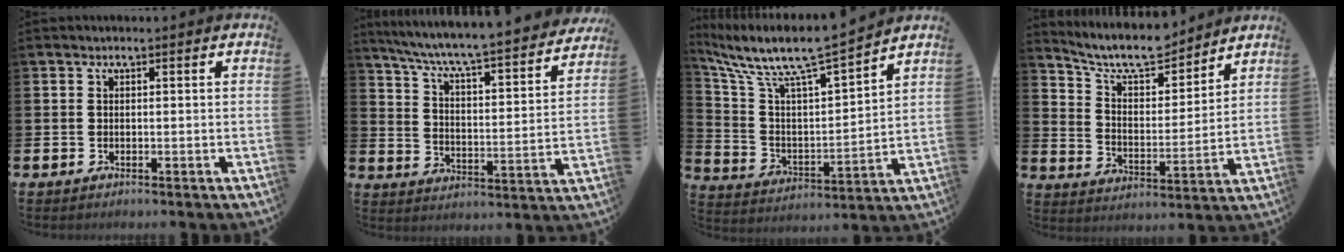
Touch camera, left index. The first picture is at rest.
{"total": 6.5, "force": [6.0, 0.4, 2.6], "torque": [-0.080, -0.055, 0.096]}
{"total": 9.0, "force": [8.0, 0.8, 4.1], "torque": [-0.119, -0.059, 0.130]}
{"total": 8.9, "force": [8.2, 2.1, 2.9], "torque": [-0.079, -0.055, 0.143]}